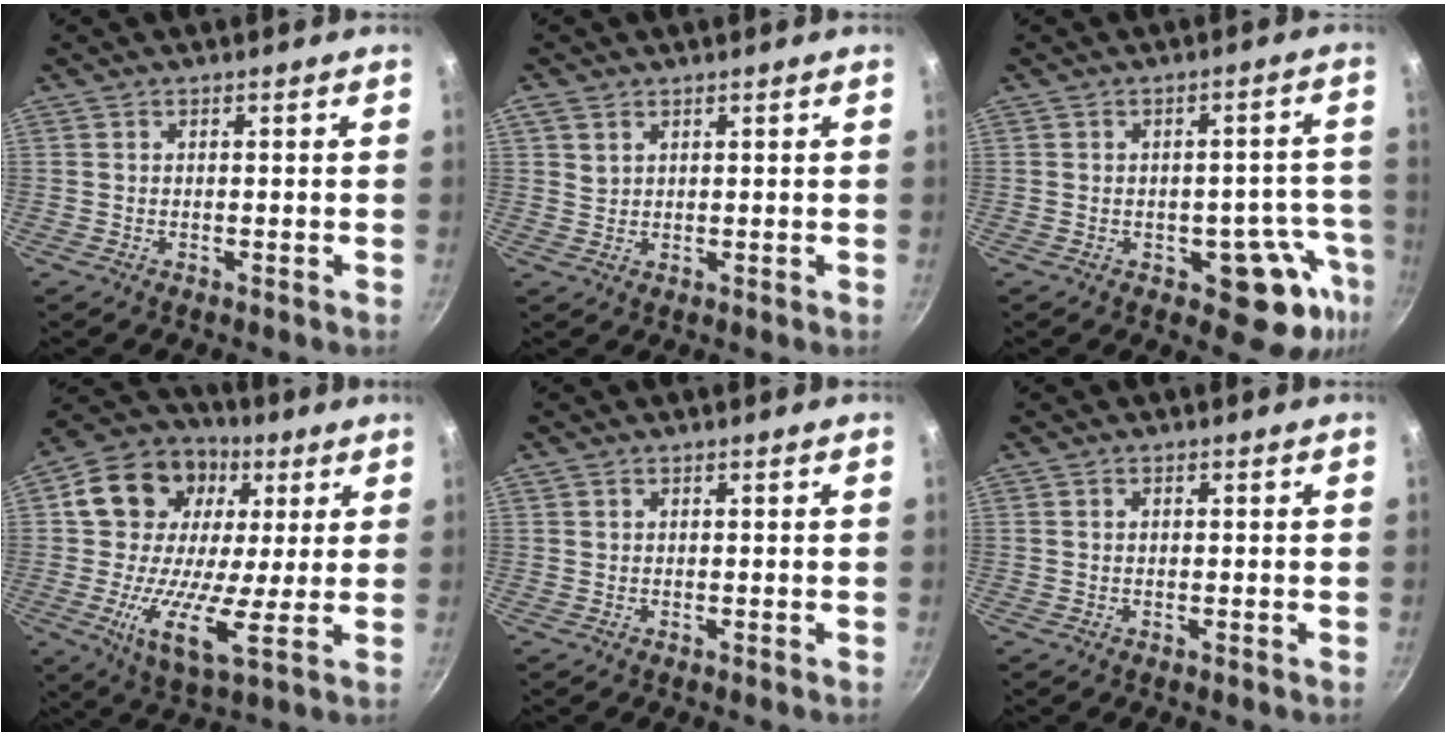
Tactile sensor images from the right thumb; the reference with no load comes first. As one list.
[{"total": 2.3, "force": [1.3, 1.6, 1.1], "torque": [-0.017, -0.003, 0.025]}, {"total": 11.3, "force": [-4.6, 6.7, 7.9], "torque": [-0.020, 0.033, -0.052]}, {"total": 20.1, "force": [3.1, 13.7, 14.3], "torque": [-0.233, 0.004, 0.032]}, {"total": 0.5, "force": [0.3, 0.4, 0.1], "torque": [-0.002, 0.002, 0.004]}, {"total": 0.5, "force": [0.1, 0.4, 0.3], "torque": [-0.006, 0.002, 0.003]}]